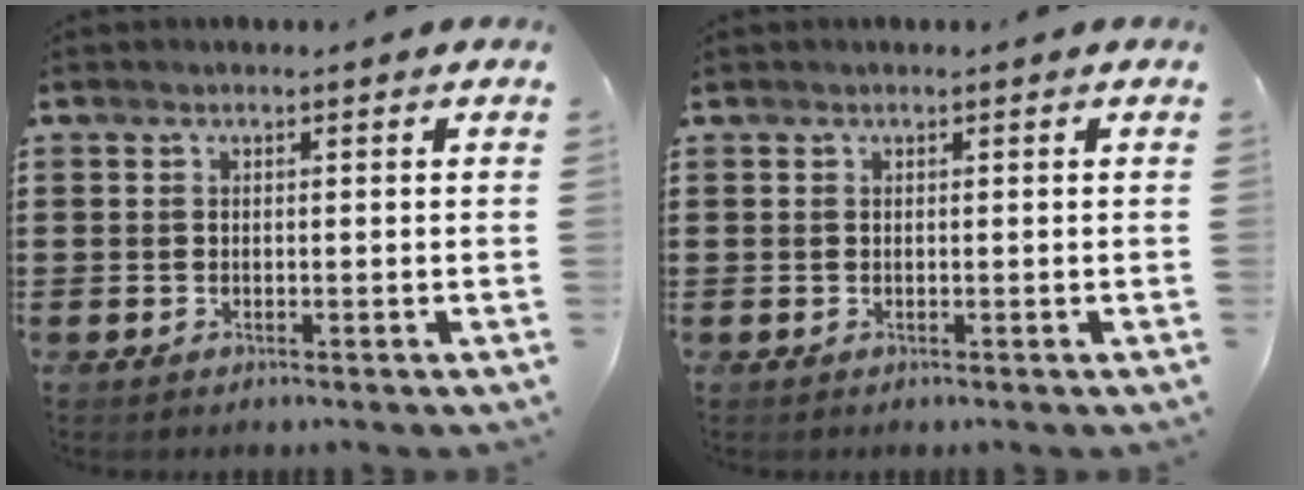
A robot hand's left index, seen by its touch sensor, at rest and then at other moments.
{"total": 0.0}